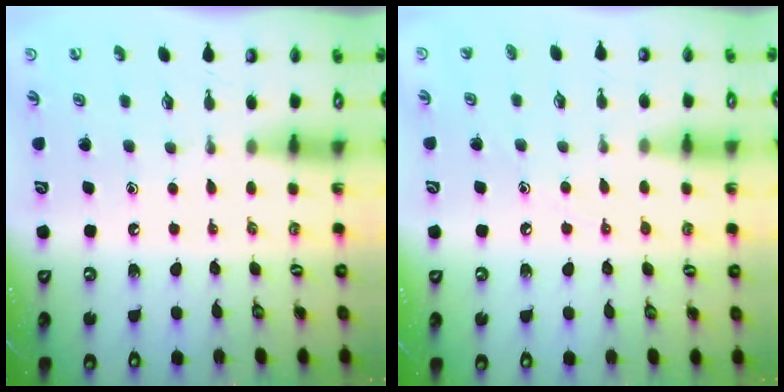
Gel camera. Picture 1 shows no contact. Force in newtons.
{"total": 6.4, "press": 6.4, "slide": 0.5}